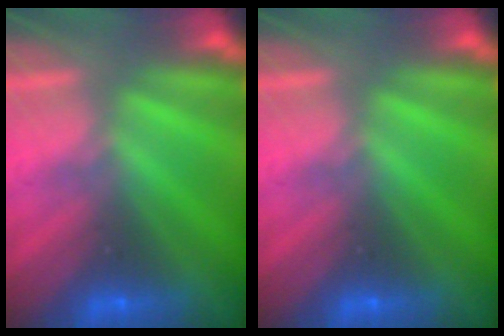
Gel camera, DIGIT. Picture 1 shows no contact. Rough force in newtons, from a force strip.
{"total": 0.0}